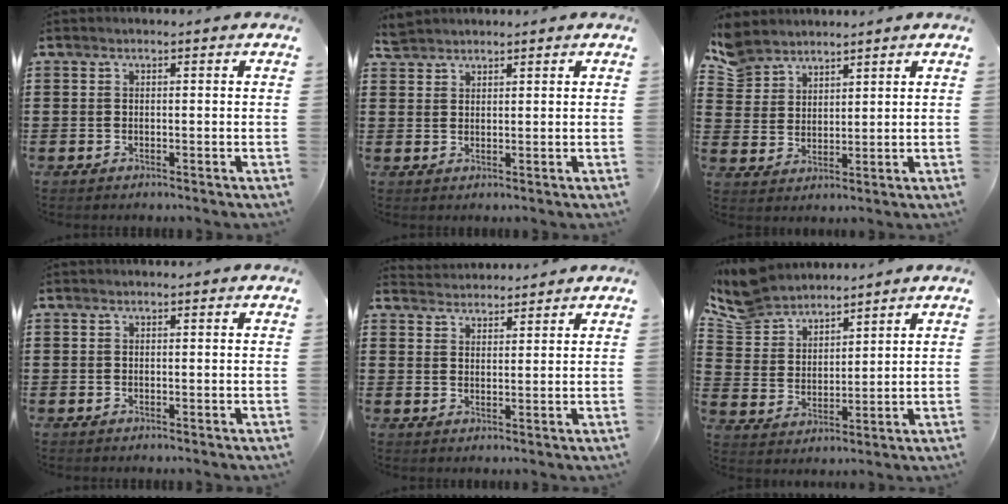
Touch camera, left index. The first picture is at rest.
{"total": 2.5, "force": [2.4, 0.6, 0.2], "torque": [-0.010, 0.001, 0.048]}
{"total": 5.3, "force": [4.6, 2.6, 0.3], "torque": [-0.032, -0.007, 0.090]}
{"total": 0.0}
{"total": 2.8, "force": [2.7, 0.1, -0.5], "torque": [0.001, -0.007, 0.053]}
{"total": 7.7, "force": [7.0, 2.8, 1.5], "torque": [-0.068, -0.026, 0.130]}